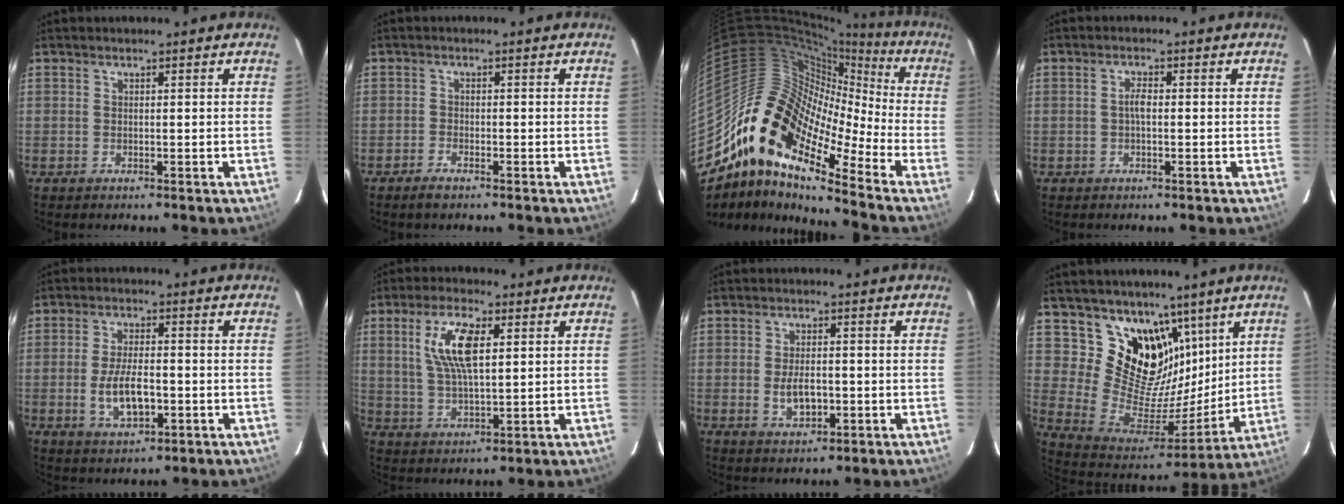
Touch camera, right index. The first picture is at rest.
{"total": 2.2, "force": [-1.8, 0.9, 1.0], "torque": [-0.031, 0.000, -0.036]}
{"total": 14.3, "force": [-8.7, 6.5, 9.4], "torque": [-0.129, 0.012, -0.189]}
{"total": 1.8, "force": [-0.2, 0.7, 1.7], "torque": [-0.034, 0.006, -0.006]}
{"total": 7.9, "force": [-2.0, 3.4, 6.8], "torque": [-0.136, -0.007, -0.029]}
{"total": 9.1, "force": [2.2, 2.8, 8.4], "torque": [-0.167, 0.008, 0.044]}
{"total": 5.2, "force": [-1.1, 2.8, 4.3], "torque": [-0.084, -0.005, -0.013]}
{"total": 17.1, "force": [10.3, 12.0, 6.7], "torque": [-0.130, -0.023, 0.201]}